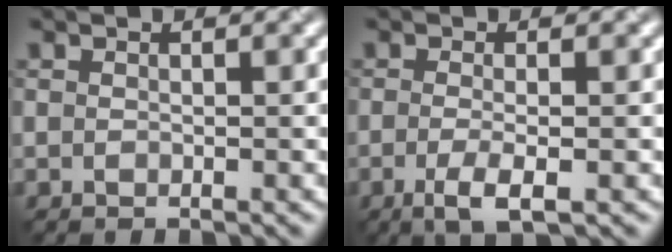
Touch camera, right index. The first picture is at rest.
{"total": 2.7, "force": [-1.4, 0.3, 2.2], "torque": [-0.047, -0.001, -0.016]}